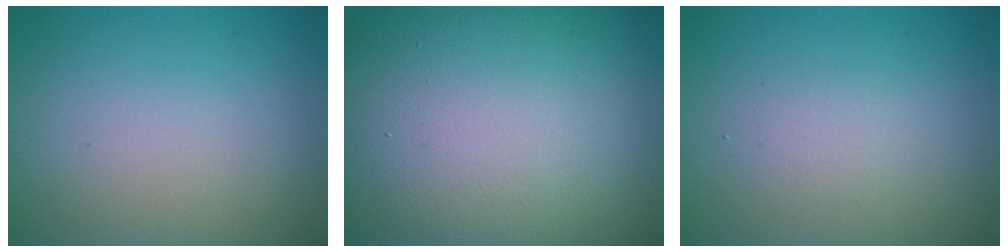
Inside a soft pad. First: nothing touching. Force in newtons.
{"total": 22.6, "press": 22.6, "slide": 1.6}
{"total": 1.5, "press": 1.4, "slide": 0.1}